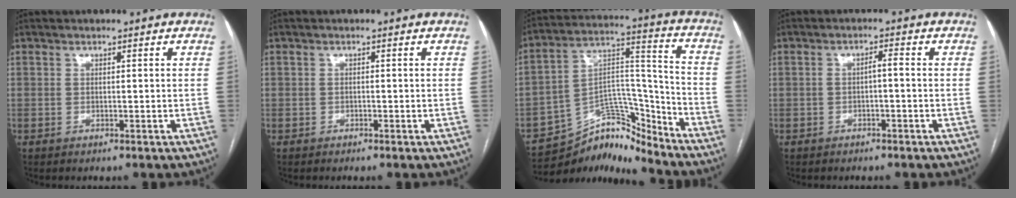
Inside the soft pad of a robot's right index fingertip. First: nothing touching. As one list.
[{"total": 0.6, "force": [-0.3, 0.5, 0.0], "torque": [-0.003, 0.003, -0.009]}, {"total": 11.2, "force": [-10.7, 3.1, 1.1], "torque": [-0.006, 0.081, -0.191]}, {"total": 1.8, "force": [-0.5, 0.3, 1.7], "torque": [-0.030, 0.006, -0.008]}]